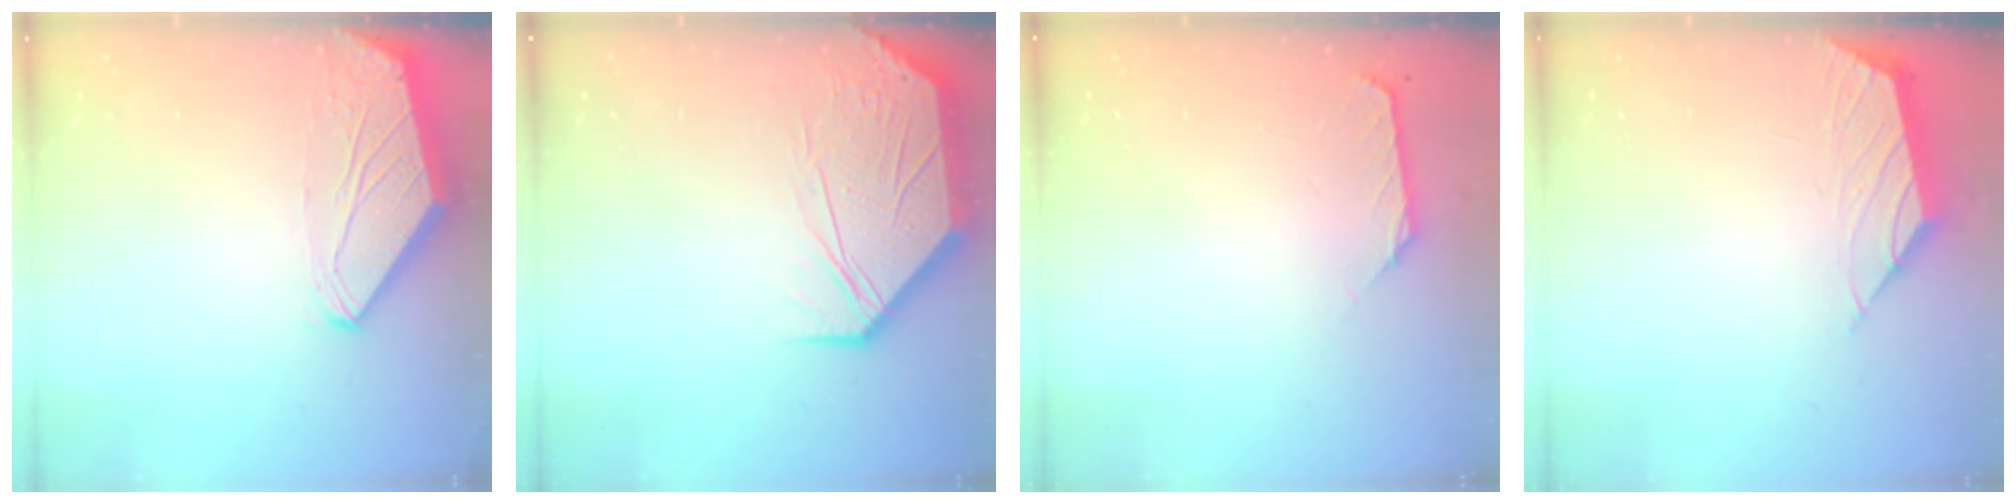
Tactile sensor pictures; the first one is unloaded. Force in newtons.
{"total": 12.8, "press": 12.7, "slide": 1.6}
{"total": 1.6, "press": 1.5, "slide": 0.6}
{"total": 0.8, "press": 0.7, "slide": 0.4}